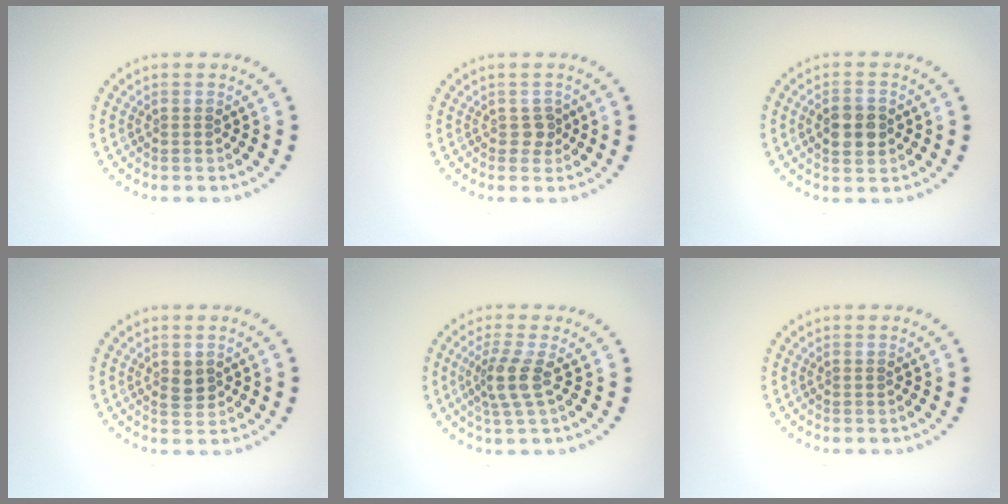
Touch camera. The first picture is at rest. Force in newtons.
{"total": 1.2, "press": 1.1, "slide": 0.5}
{"total": 3.3, "press": 3.3, "slide": 0.2}
{"total": 1.6, "press": 1.6, "slide": 0.4}
{"total": 2.7, "press": 2.0, "slide": 1.8}
{"total": 0.0}